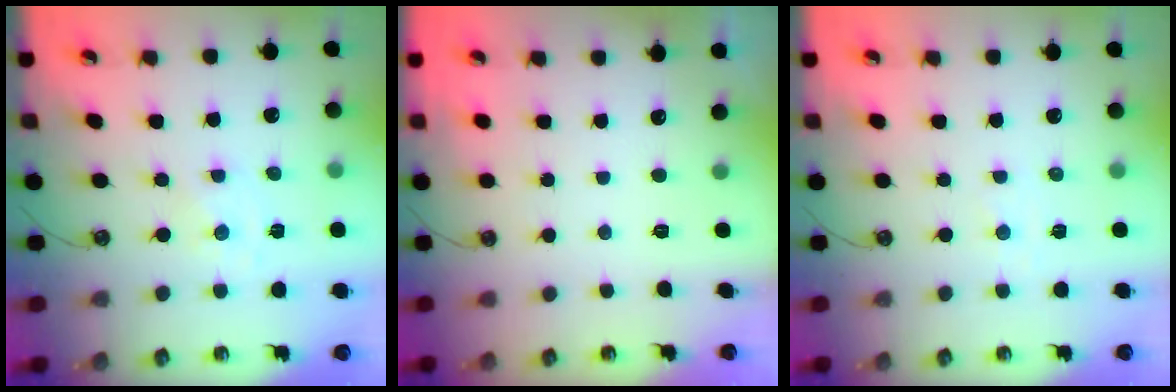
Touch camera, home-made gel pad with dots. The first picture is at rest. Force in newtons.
{"total": 0.0}
{"total": 1.9, "press": 1.9, "slide": 0.3}